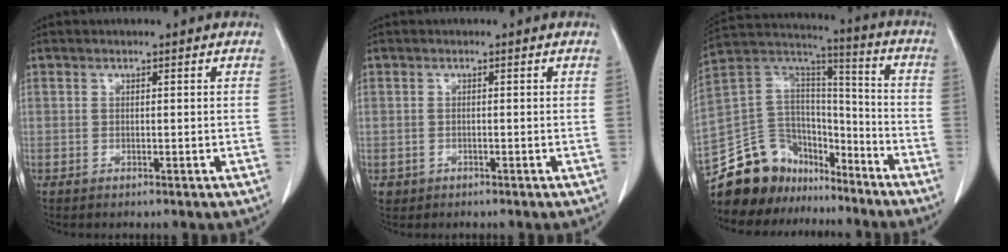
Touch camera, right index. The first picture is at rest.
{"total": 1.3, "force": [-0.2, 1.3, 0.1], "torque": [0.002, 0.004, -0.003]}
{"total": 17.1, "force": [-13.7, 9.7, 3.3], "torque": [-0.069, 0.092, -0.231]}